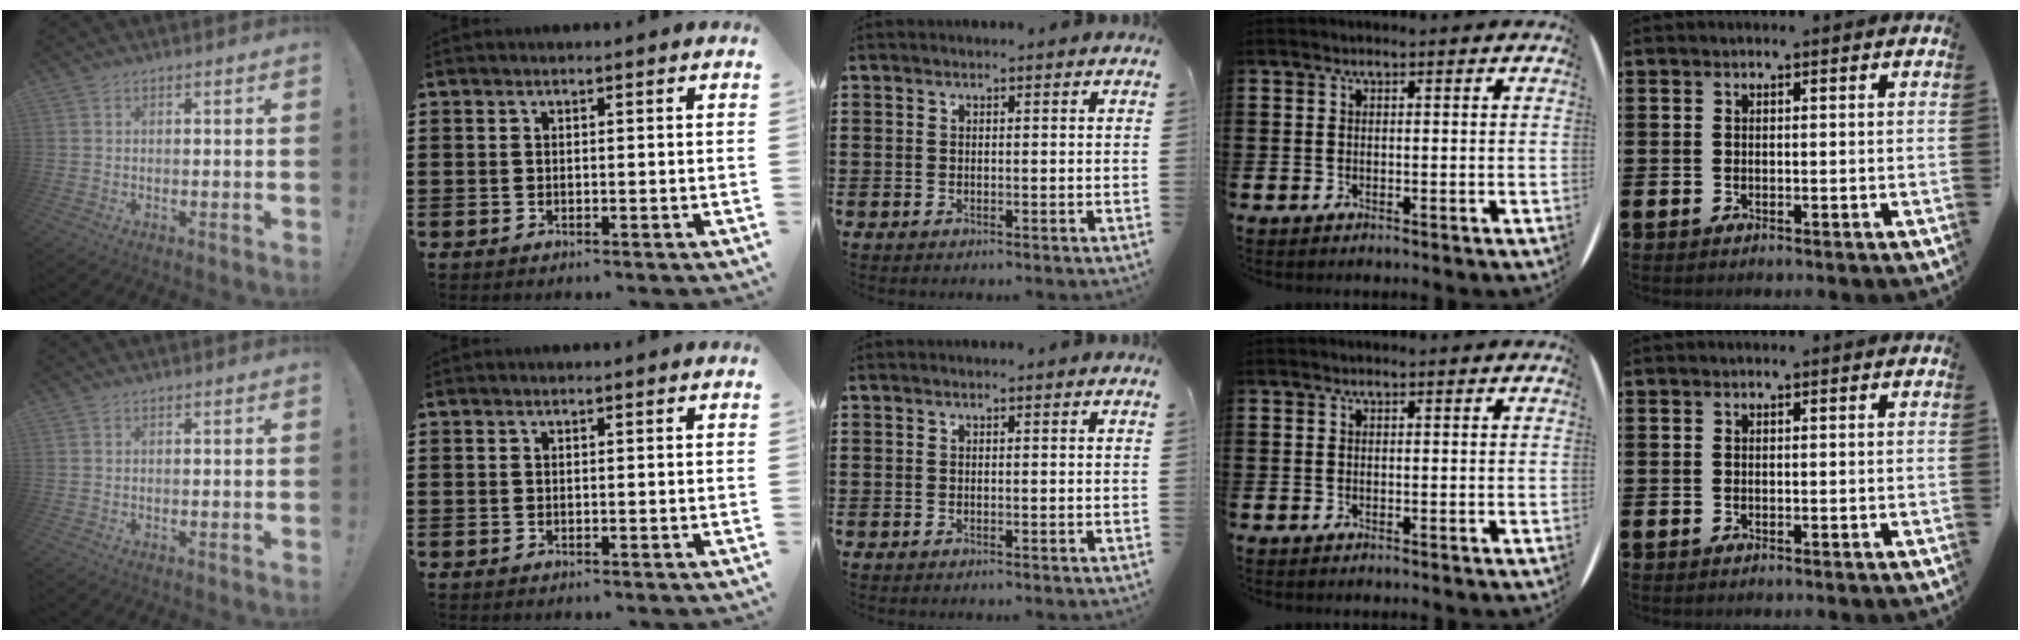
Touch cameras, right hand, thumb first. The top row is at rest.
{}